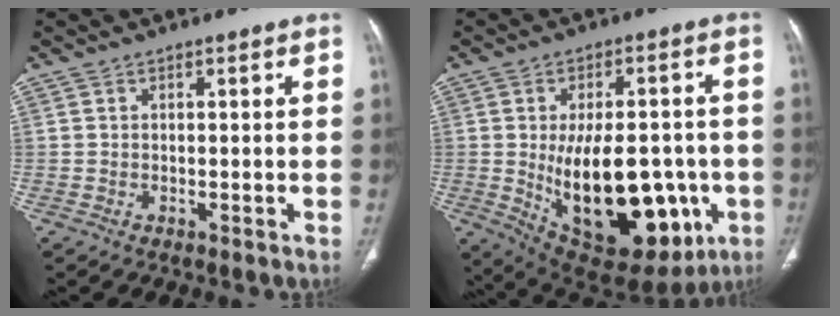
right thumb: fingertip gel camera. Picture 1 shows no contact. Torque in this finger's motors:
{"motor_torque": [2.04, 2.97, 2.33, -0.28, 0.18]}